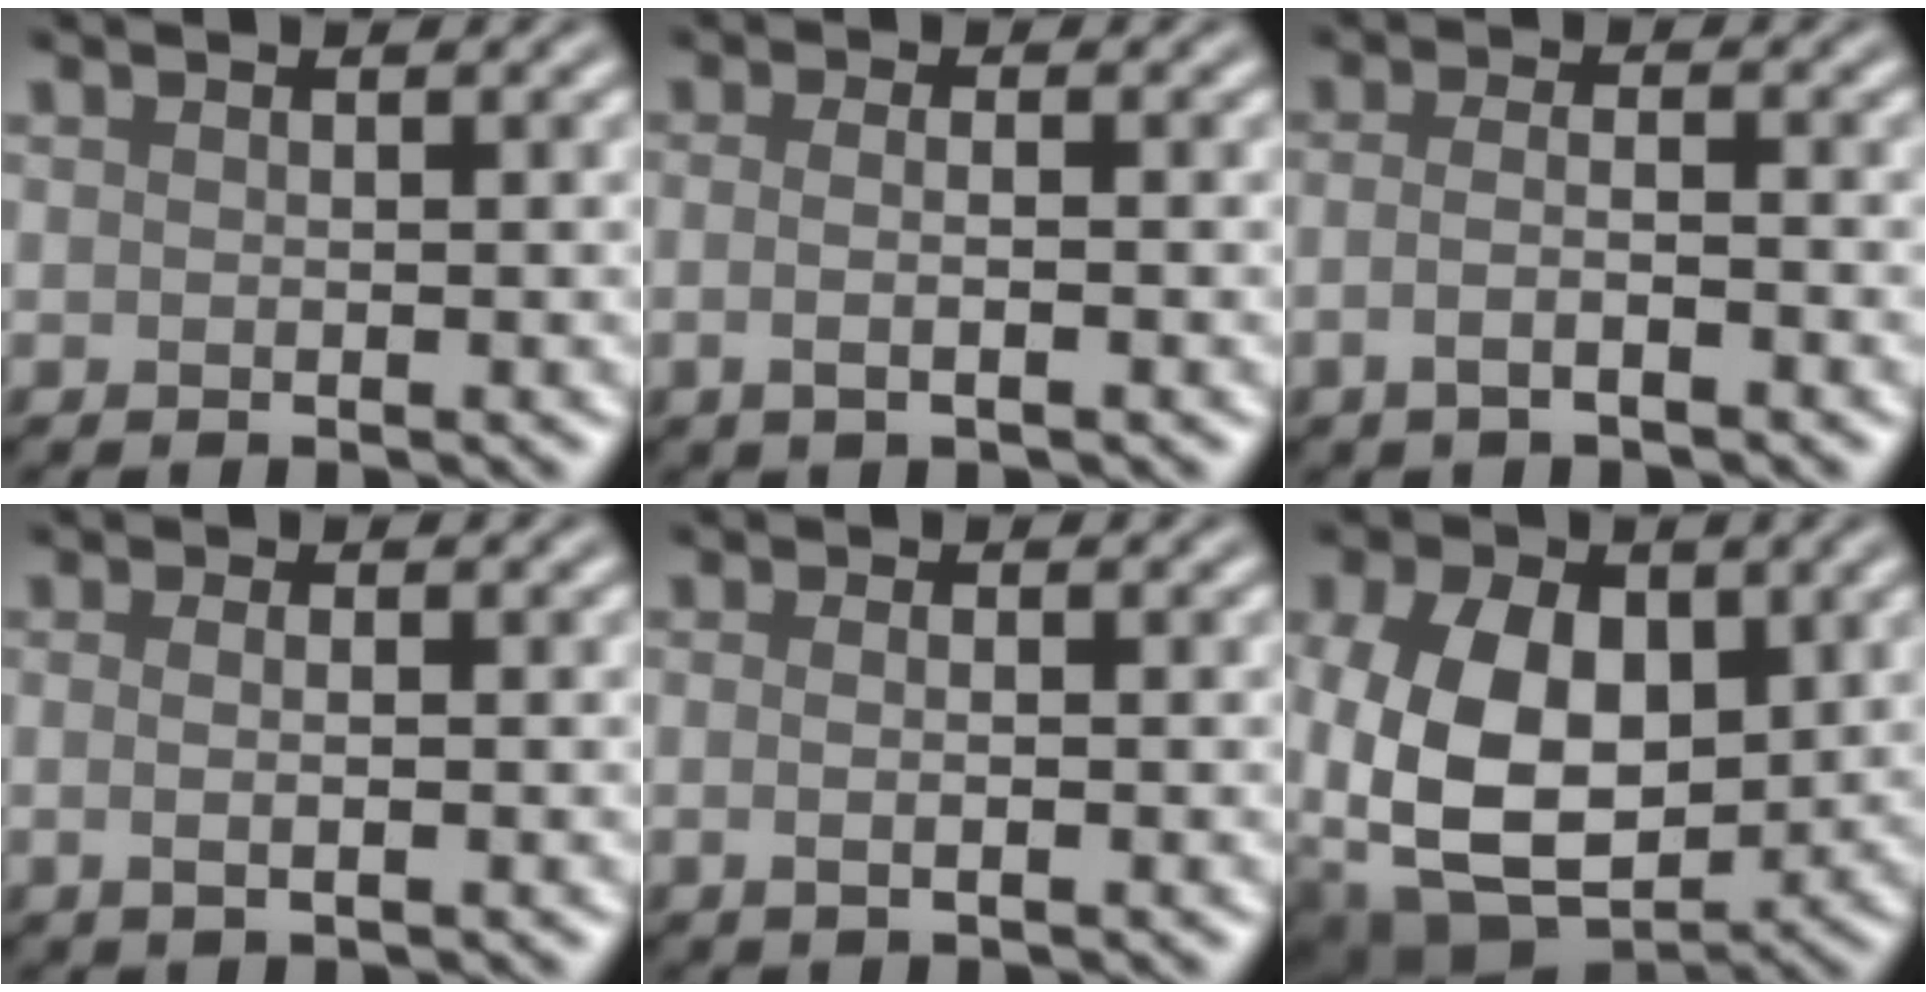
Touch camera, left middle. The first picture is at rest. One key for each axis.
{"total": 2.5, "fx": -0.3, "fy": 1.0, "fz": 2.3, "tx": -0.028, "ty": -0.004, "tz": -0.016}
{"total": 2.3, "fx": -1.1, "fy": 0.8, "fz": 1.9, "tx": -0.036, "ty": 0.000, "tz": -0.027}
{"total": 1.7, "fx": -0.1, "fy": 0.6, "fz": 1.6, "tx": -0.020, "ty": -0.007, "tz": -0.007}
{"total": 1.5, "fx": -0.2, "fy": 0.6, "fz": 1.4, "tx": -0.015, "ty": -0.007, "tz": -0.007}
{"total": 12.4, "fx": 0.5, "fy": 8.6, "fz": 8.8, "tx": -0.181, "ty": -0.018, "tz": 0.020}